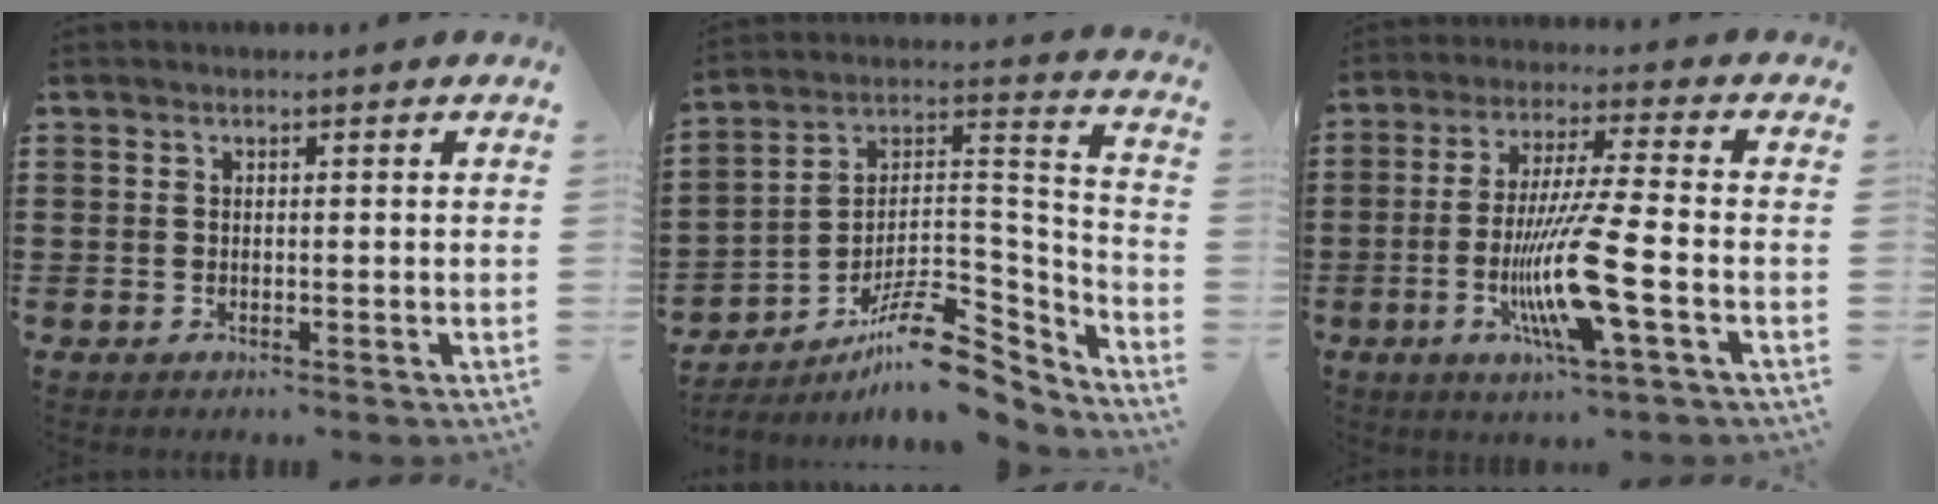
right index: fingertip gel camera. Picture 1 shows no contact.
{"total": 11.9, "force": [-8.5, 4.4, 7.1], "torque": [-0.121, 0.033, -0.156]}
{"total": 12.1, "force": [-3.8, 0.8, 11.5], "torque": [-0.231, -0.017, -0.076]}